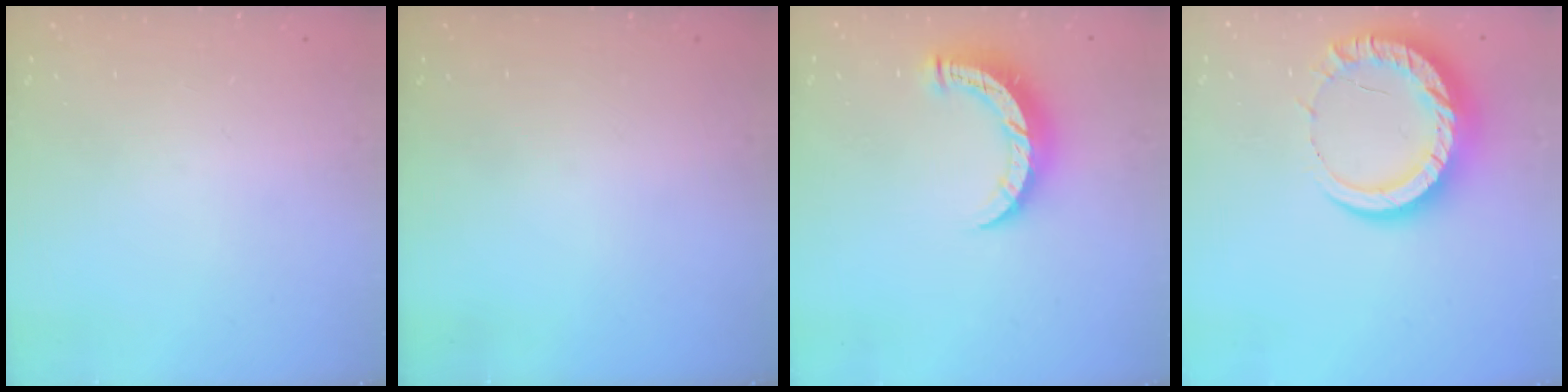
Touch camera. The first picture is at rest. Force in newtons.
{"total": 0.0}
{"total": 8.6, "press": 8.6, "slide": 0.6}
{"total": 14.8, "press": 14.8, "slide": 0.8}